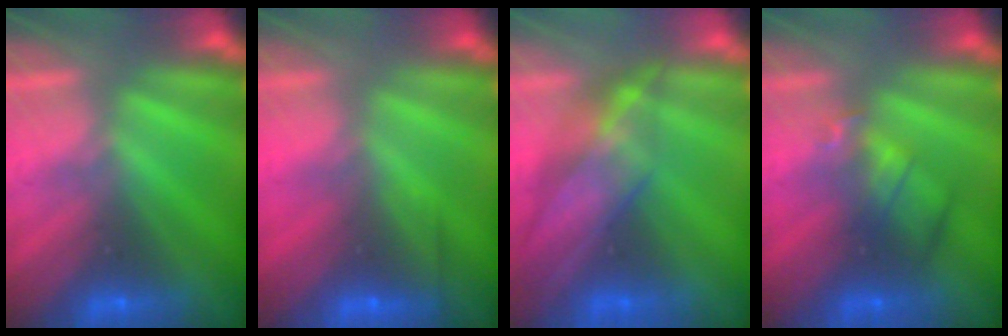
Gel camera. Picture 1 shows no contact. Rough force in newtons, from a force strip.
{"total": 2.4}
{"total": 4.4}
{"total": 2.4}